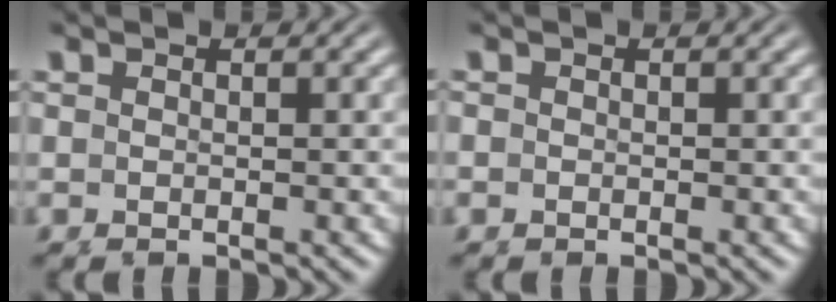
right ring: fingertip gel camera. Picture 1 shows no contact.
{"total": 0.5, "force": [0.0, 0.5, 0.0], "torque": [0.006, 0.008, -0.006]}